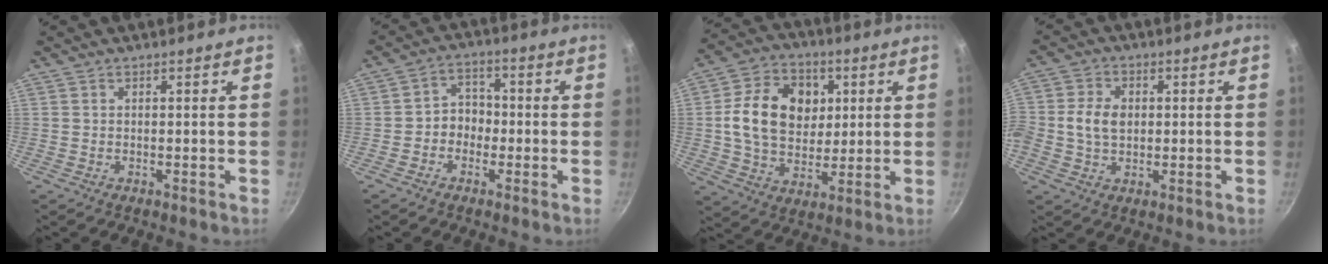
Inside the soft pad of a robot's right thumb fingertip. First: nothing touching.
{"total": 5.4, "force": [-1.3, 4.5, 2.6], "torque": [-0.003, 0.024, -0.030]}
{"total": 16.5, "force": [2.9, 12.6, 10.2], "torque": [-0.151, 0.004, 0.046]}
{"total": 6.9, "force": [0.3, 5.0, 4.7], "torque": [-0.077, 0.008, -0.001]}